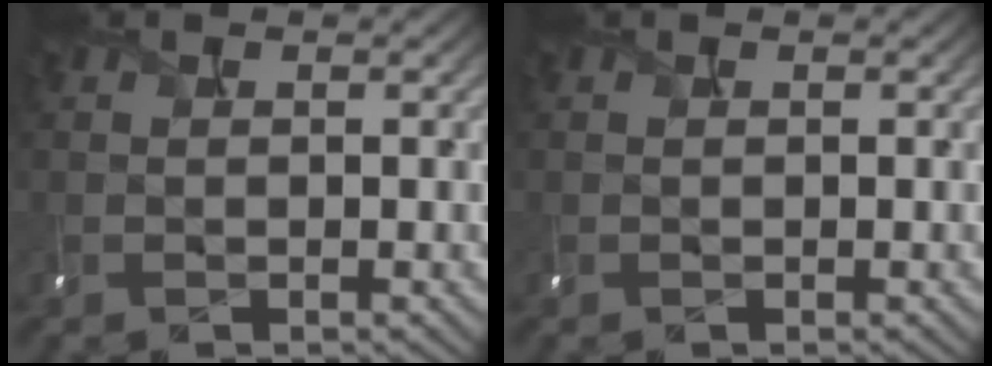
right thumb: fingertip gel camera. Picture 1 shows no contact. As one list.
[{"total": 0.0}]